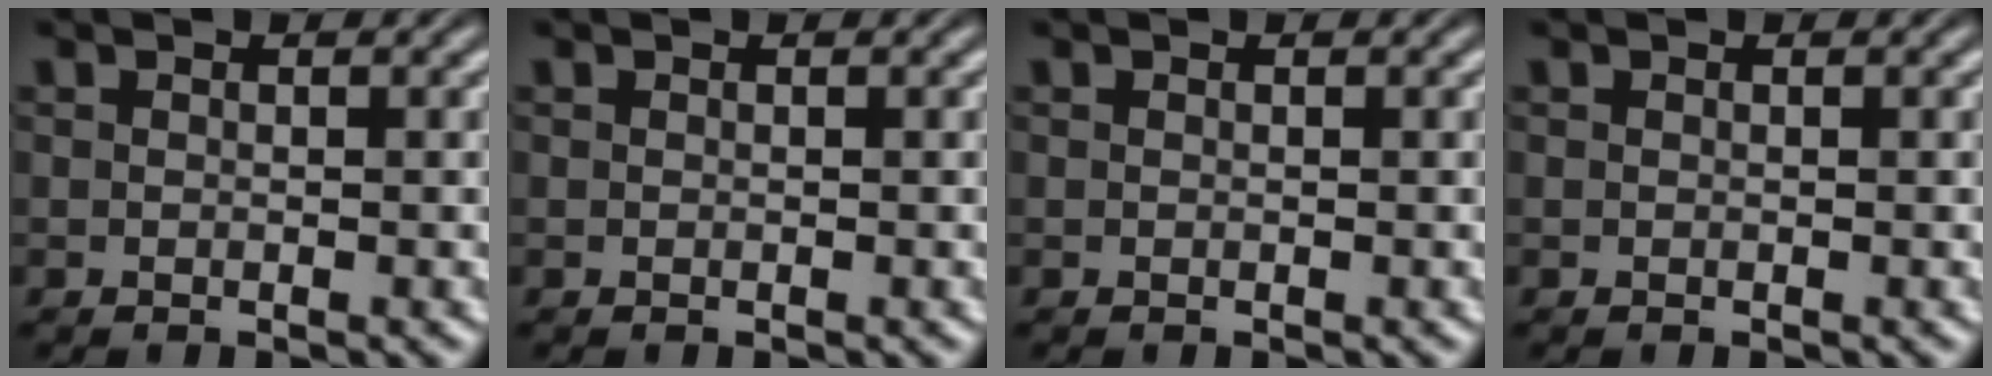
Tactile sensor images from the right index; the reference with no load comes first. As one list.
[{"total": 0.0}, {"total": 0.0}, {"total": 0.0}]